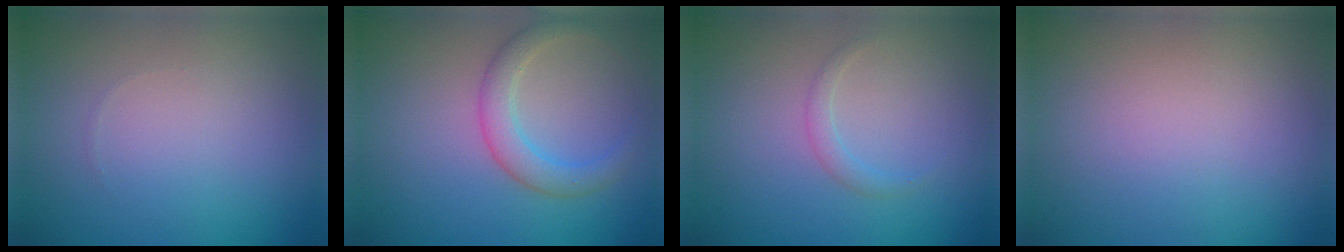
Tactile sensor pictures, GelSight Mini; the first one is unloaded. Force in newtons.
{"total": 2.8, "press": 2.8, "slide": 0.2}
{"total": 1.1, "press": 1.1, "slide": 0.1}
{"total": 0.0}